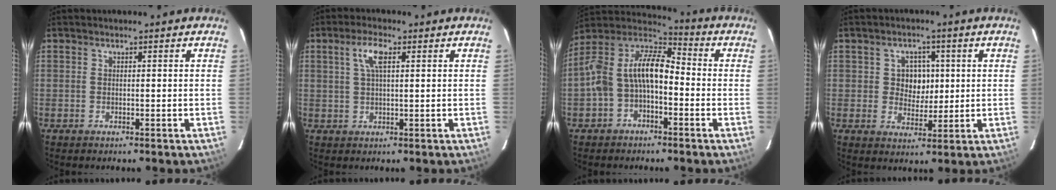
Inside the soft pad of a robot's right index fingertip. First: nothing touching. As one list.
[{"total": 4.4, "force": [1.6, 1.5, 3.8], "torque": [-0.075, 0.009, 0.031]}, {"total": 12.9, "force": [-2.1, 7.3, 10.5], "torque": [-0.207, 0.027, -0.044]}, {"total": 5.3, "force": [0.7, 4.7, 2.5], "torque": [-0.039, 0.010, 0.016]}]